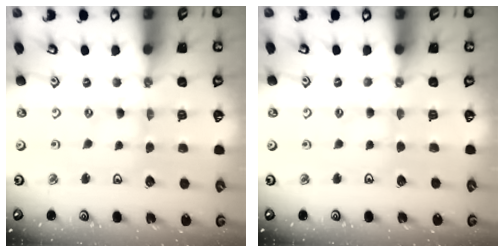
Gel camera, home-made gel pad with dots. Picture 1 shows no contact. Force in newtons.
{"total": 1.9, "press": 1.9, "slide": 0.3}